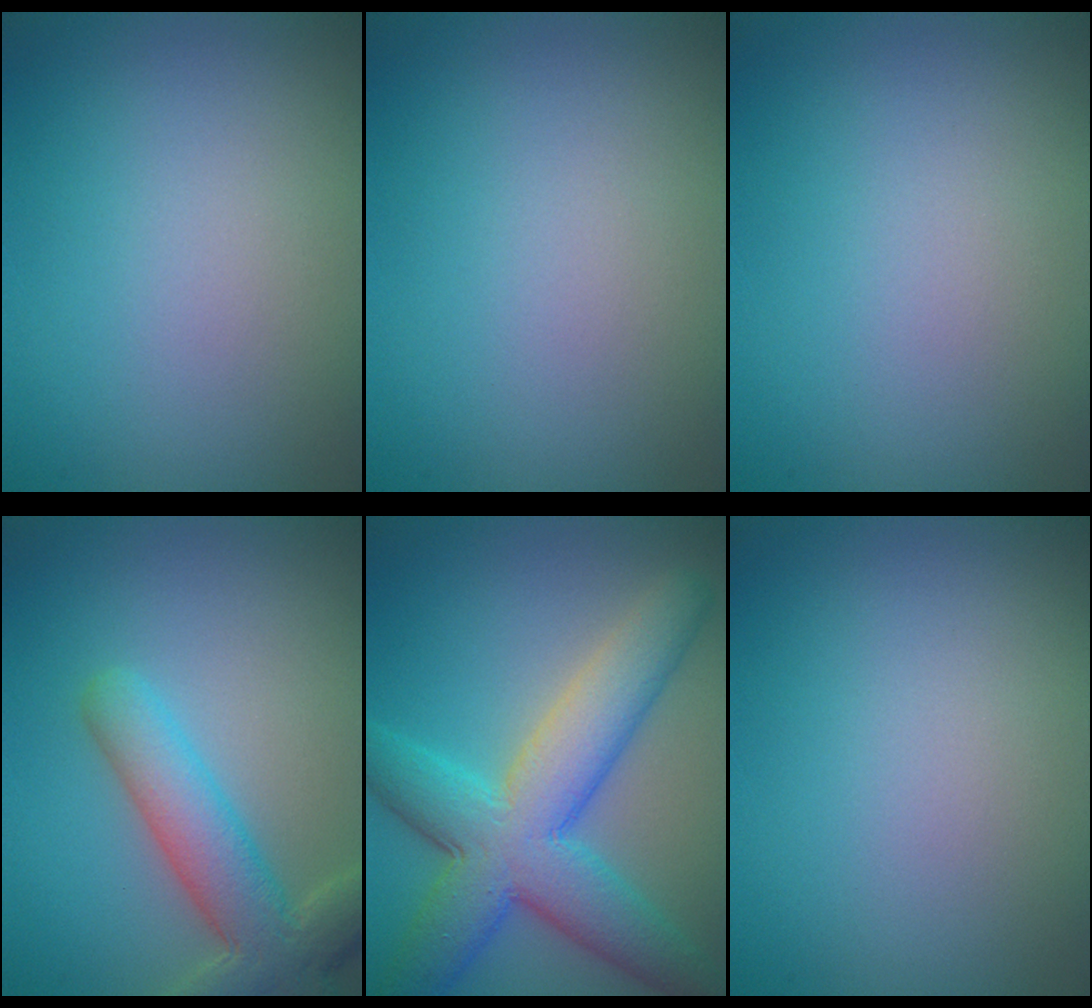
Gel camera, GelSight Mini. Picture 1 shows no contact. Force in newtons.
{"total": 0.0}
{"total": 0.0}
{"total": 6.1, "press": 6.1, "slide": 0.7}
{"total": 9.0, "press": 9.0, "slide": 0.0}
{"total": 0.0}